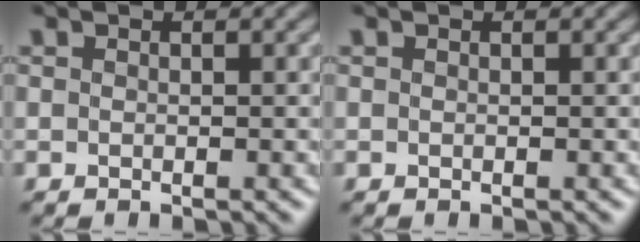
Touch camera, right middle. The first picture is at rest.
{"total": 0.0}